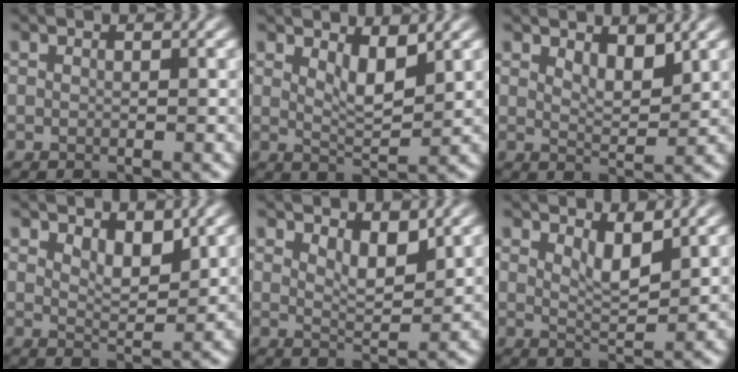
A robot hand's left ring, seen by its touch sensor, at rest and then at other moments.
{"total": 2.7, "force": [1.5, 0.8, 2.2], "torque": [-0.038, -0.009, 0.030]}
{"total": 2.7, "force": [1.7, 1.0, 1.9], "torque": [-0.031, -0.006, 0.031]}
{"total": 2.7, "force": [1.8, 1.0, 1.8], "torque": [-0.032, -0.007, 0.032]}
{"total": 2.8, "force": [1.7, 0.9, 2.0], "torque": [-0.034, -0.008, 0.032]}
{"total": 2.6, "force": [1.5, 0.6, 2.0], "torque": [-0.036, -0.008, 0.029]}